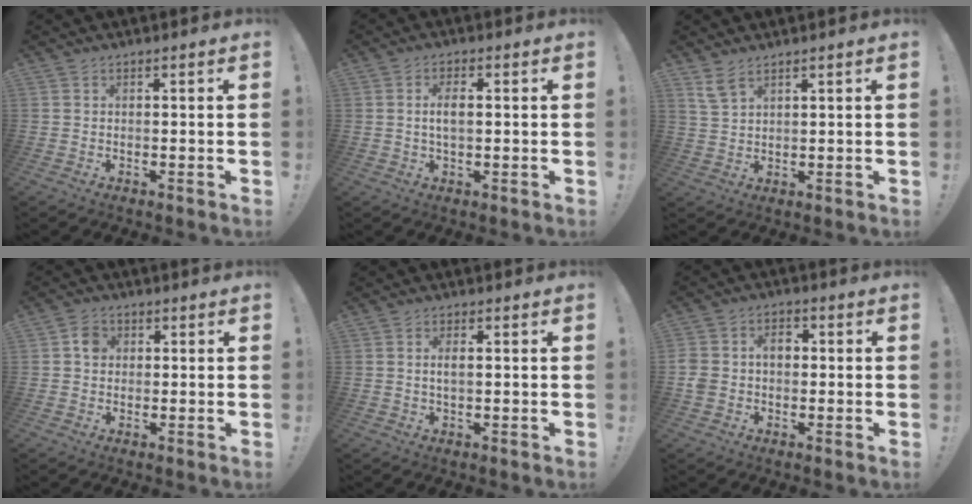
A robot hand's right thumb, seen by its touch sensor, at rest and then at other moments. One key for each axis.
{"total": 4.3, "fx": 0.3, "fy": 1.8, "fz": 3.9, "tx": -0.061, "ty": 0.004, "tz": 0.002}
{"total": 4.6, "fx": 3.4, "fy": 1.5, "fz": 2.7, "tx": -0.050, "ty": -0.015, "tz": 0.065}
{"total": 4.0, "fx": 0.4, "fy": 3.5, "fz": 1.9, "tx": -0.019, "ty": 0.003, "tz": 0.005}
{"total": 2.6, "fx": 0.2, "fy": 0.8, "fz": 2.5, "tx": -0.036, "ty": -0.002, "tz": 0.000}
{"total": 6.3, "fx": -0.1, "fy": 5.0, "fz": 3.8, "tx": -0.072, "ty": 0.010, "tz": -0.003}